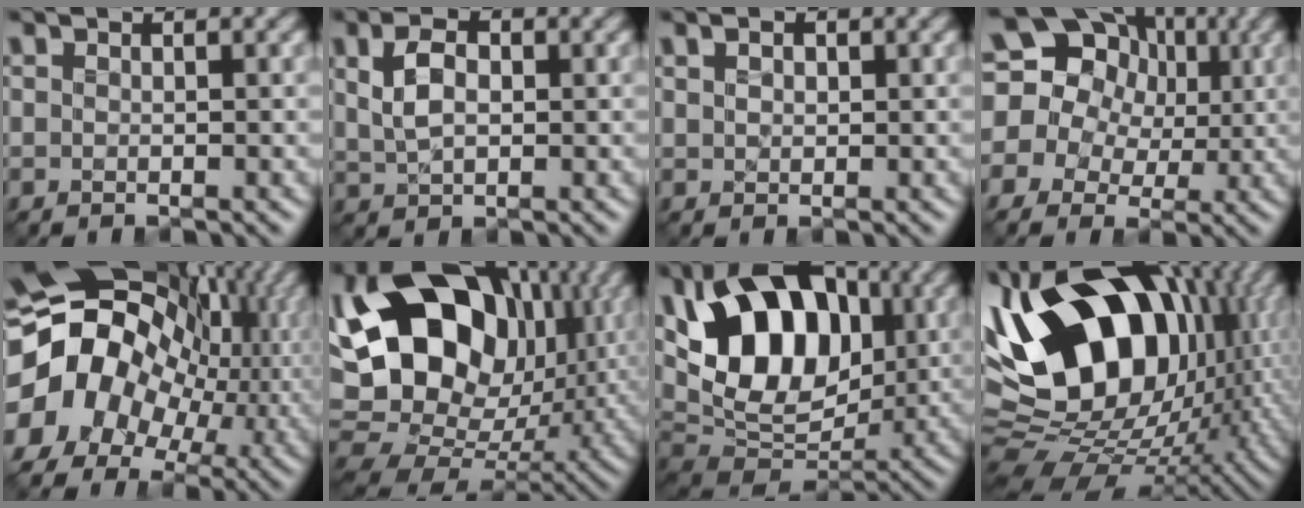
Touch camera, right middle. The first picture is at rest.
{"total": 3.5, "force": [0.3, 2.2, 2.8], "torque": [-0.058, 0.003, 0.001]}
{"total": 2.0, "force": [0.9, 1.4, 1.1], "torque": [-0.026, 0.010, 0.005]}
{"total": 20.2, "force": [5.9, 17.0, 9.0], "torque": [-0.186, 0.051, 0.058]}
{"total": 19.4, "force": [-0.6, 15.8, 11.2], "torque": [-0.193, -0.003, -0.033]}
{"total": 19.5, "force": [4.2, 13.6, 13.3], "torque": [-0.227, 0.020, 0.093]}
{"total": 12.9, "force": [2.8, 8.4, 9.4], "torque": [-0.149, 0.014, 0.029]}
{"total": 19.3, "force": [2.4, 12.4, 14.6], "torque": [-0.266, 0.035, 0.023]}